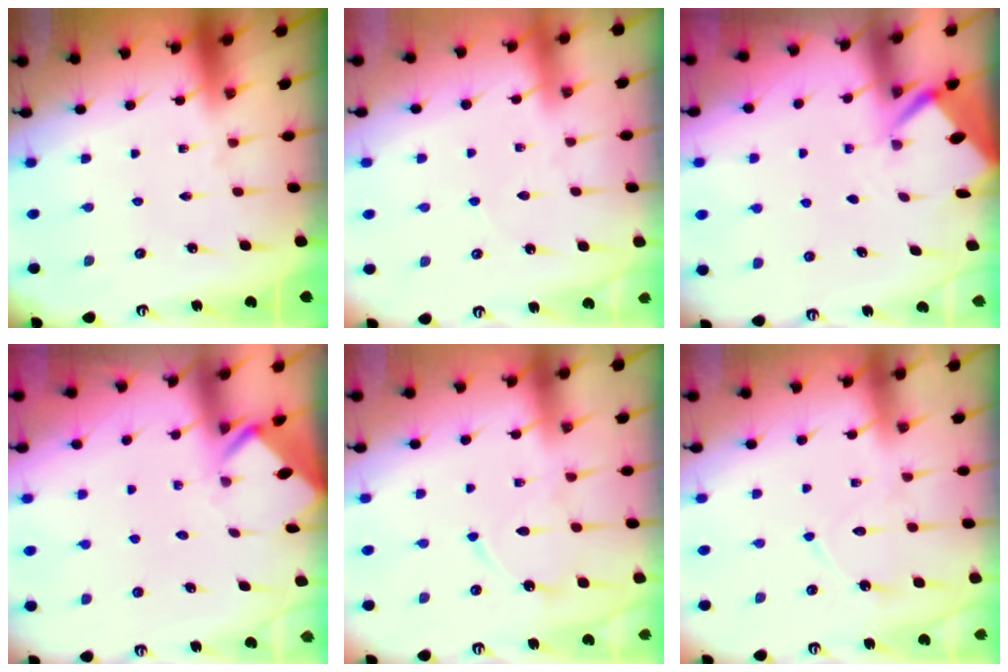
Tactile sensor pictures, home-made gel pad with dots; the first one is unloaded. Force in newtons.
{"total": 1.8, "press": 1.8, "slide": 0.2}
{"total": 2.6, "press": 2.6, "slide": 0.3}
{"total": 3.5, "press": 3.5, "slide": 0.3}
{"total": 9.2, "press": 9.2, "slide": 0.7}
{"total": 8.6, "press": 8.6, "slide": 0.8}